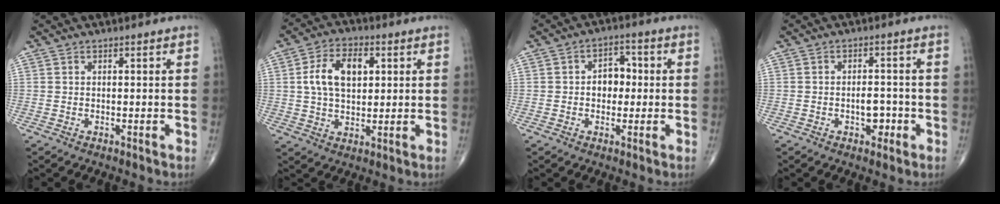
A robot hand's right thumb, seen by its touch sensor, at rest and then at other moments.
{"total": 10.4, "force": [2.2, 6.3, 8.0], "torque": [-0.130, 0.005, 0.038]}
{"total": 5.5, "force": [0.0, 4.0, 3.7], "torque": [-0.028, 0.016, -0.008]}
{"total": 3.8, "force": [-1.4, 2.3, 2.7], "torque": [-0.021, 0.012, -0.019]}